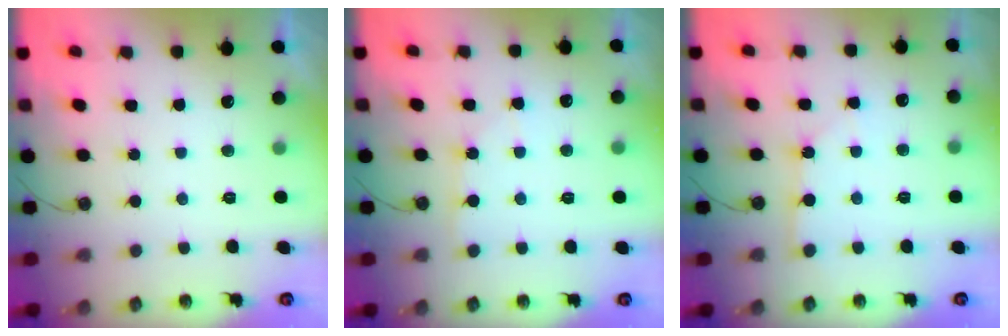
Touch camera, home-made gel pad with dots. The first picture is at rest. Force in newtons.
{"total": 3.9, "press": 3.9, "slide": 0.5}
{"total": 2.4, "press": 2.4, "slide": 0.4}